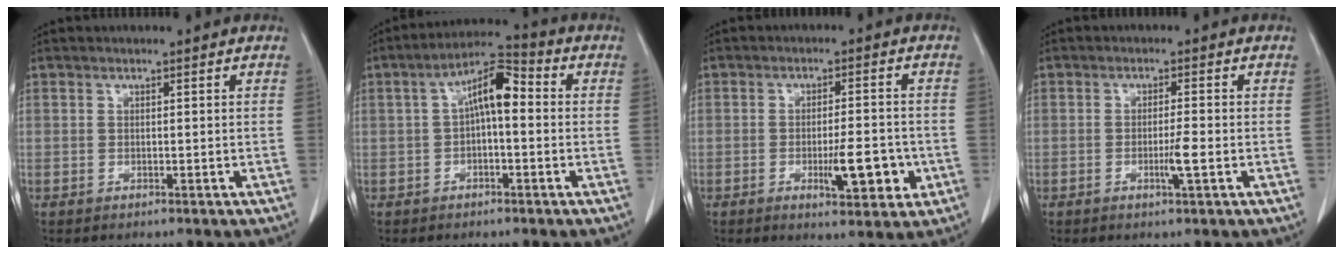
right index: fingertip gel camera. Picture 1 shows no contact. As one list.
[{"total": 7.7, "force": [0.5, 2.5, 7.3], "torque": [-0.130, 0.034, 0.003]}, {"total": 7.3, "force": [-2.1, 1.8, 6.7], "torque": [-0.101, -0.005, -0.026]}, {"total": 3.0, "force": [-0.9, -0.2, 2.9], "torque": [-0.051, -0.004, -0.016]}]